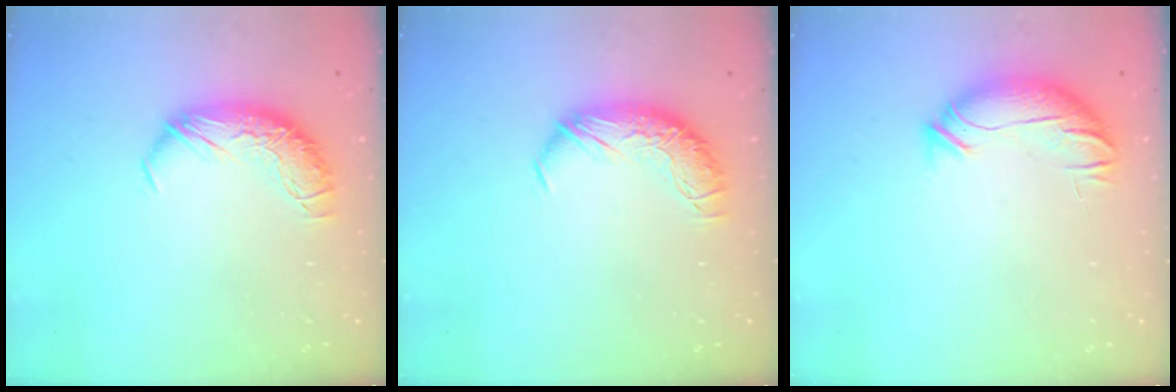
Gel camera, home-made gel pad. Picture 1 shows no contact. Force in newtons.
{"total": 0.0}
{"total": 3.8, "press": 3.4, "slide": 1.7}